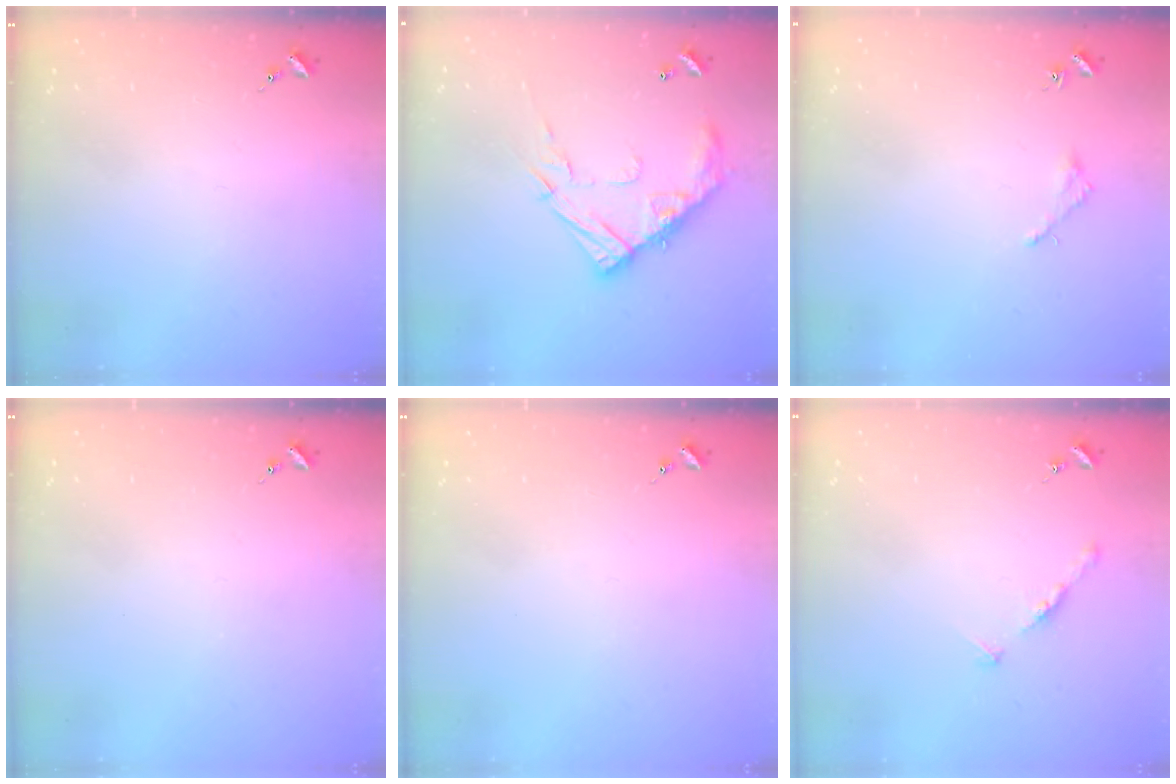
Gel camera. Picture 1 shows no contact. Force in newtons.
{"total": 15.6, "press": 15.5, "slide": 1.2}
{"total": 1.6, "press": 1.6, "slide": 0.2}
{"total": 0.0}
{"total": 0.0}
{"total": 4.8, "press": 4.7, "slide": 0.5}